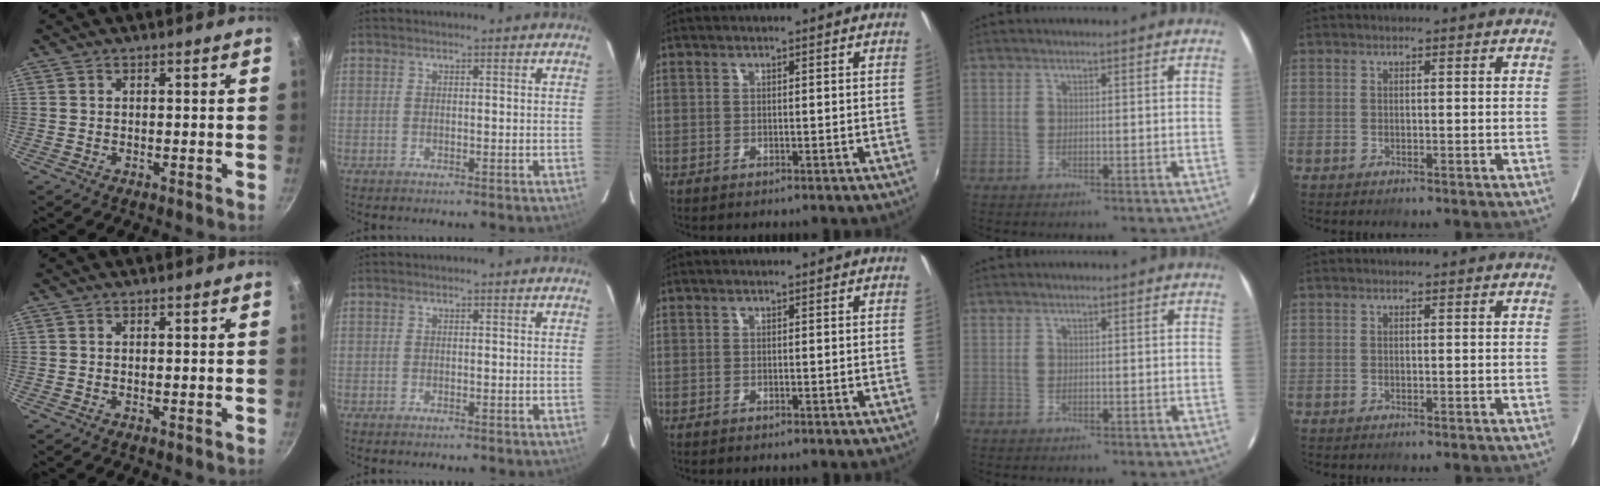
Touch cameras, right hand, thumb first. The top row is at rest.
{}